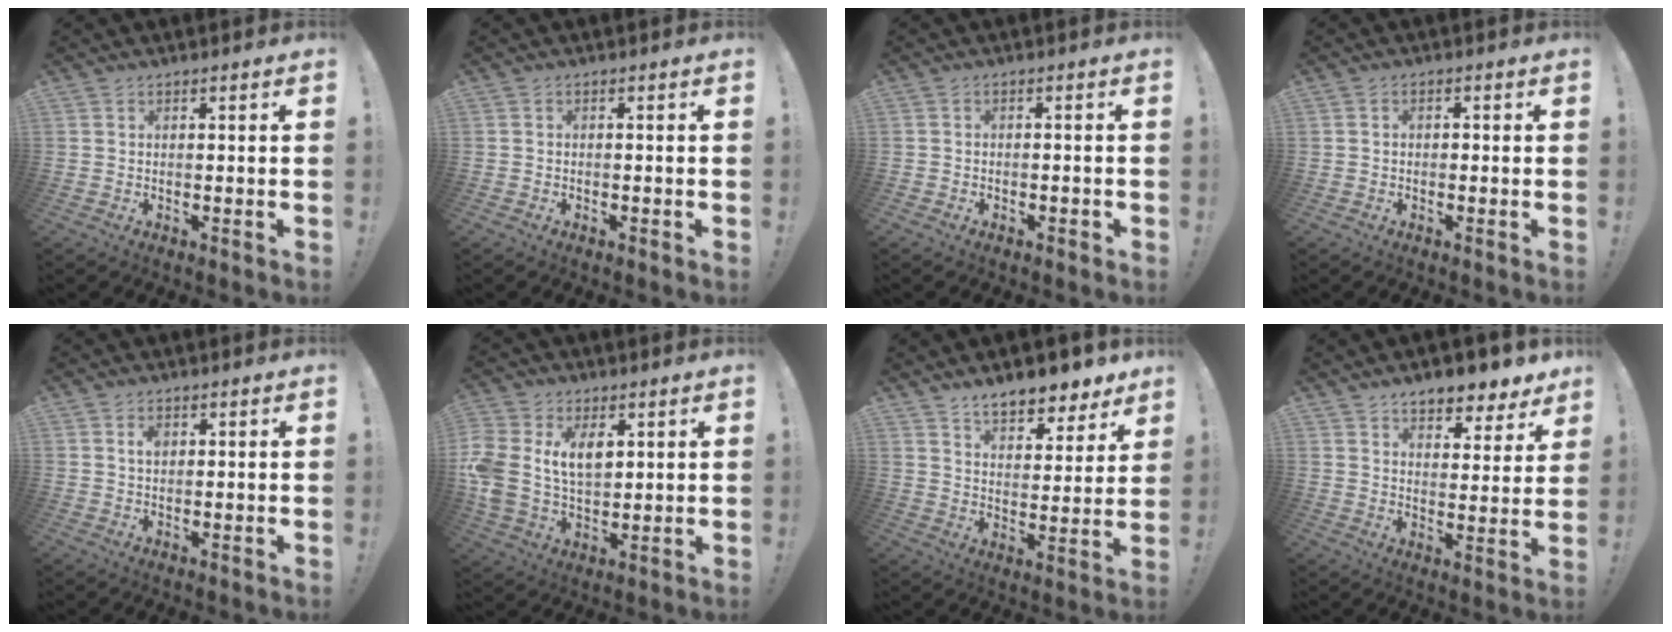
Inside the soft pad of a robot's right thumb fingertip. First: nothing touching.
{"total": 0.8, "force": [-0.7, 0.3, 0.1], "torque": [0.001, 0.001, -0.012]}
{"total": 1.6, "force": [-1.2, 0.9, 0.4], "torque": [-0.003, 0.004, -0.022]}
{"total": 1.4, "force": [-0.9, 0.9, 0.6], "torque": [-0.008, 0.005, -0.017]}
{"total": 2.1, "force": [0.6, 1.4, 1.5], "torque": [-0.015, -0.002, 0.006]}
{"total": 12.3, "force": [3.7, 8.9, 7.6], "torque": [-0.151, -0.013, 0.071]}
{"total": 10.6, "force": [8.6, 4.2, 4.6], "torque": [-0.060, -0.065, 0.153]}
{"total": 8.9, "force": [7.4, 3.3, 3.7], "torque": [-0.048, -0.056, 0.132]}